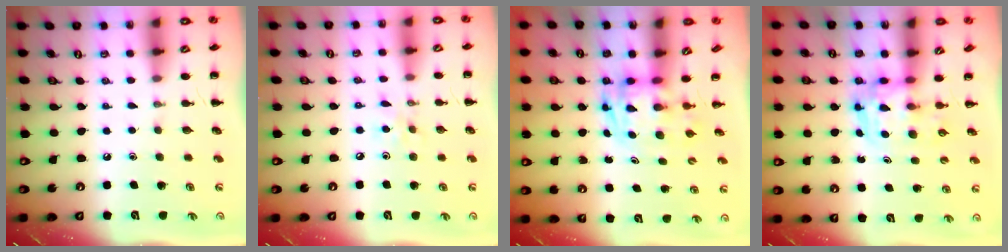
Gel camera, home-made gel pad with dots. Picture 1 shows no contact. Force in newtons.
{"total": 3.5, "press": 3.4, "slide": 0.9}
{"total": 2.7, "press": 2.6, "slide": 0.5}
{"total": 3.4, "press": 3.4, "slide": 0.7}